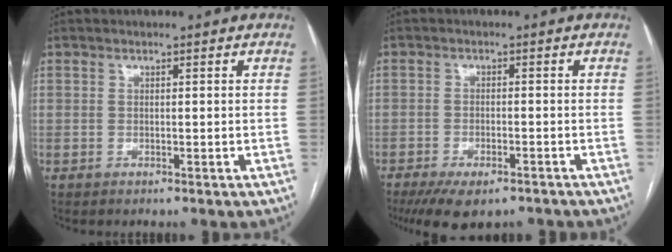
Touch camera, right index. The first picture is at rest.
{"total": 9.2, "force": [-7.0, 3.2, 5.1], "torque": [-0.079, -0.010, -0.106]}